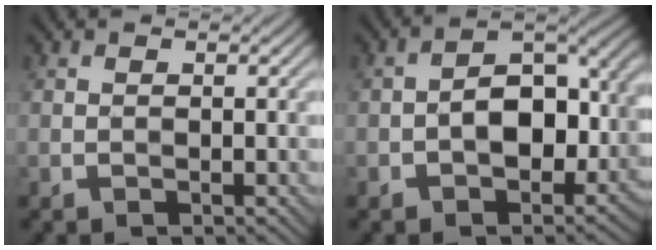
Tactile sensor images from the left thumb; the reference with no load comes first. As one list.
[{"total": 8.4, "force": [-2.2, 5.1, 6.2], "torque": [-0.082, 0.004, -0.046]}]